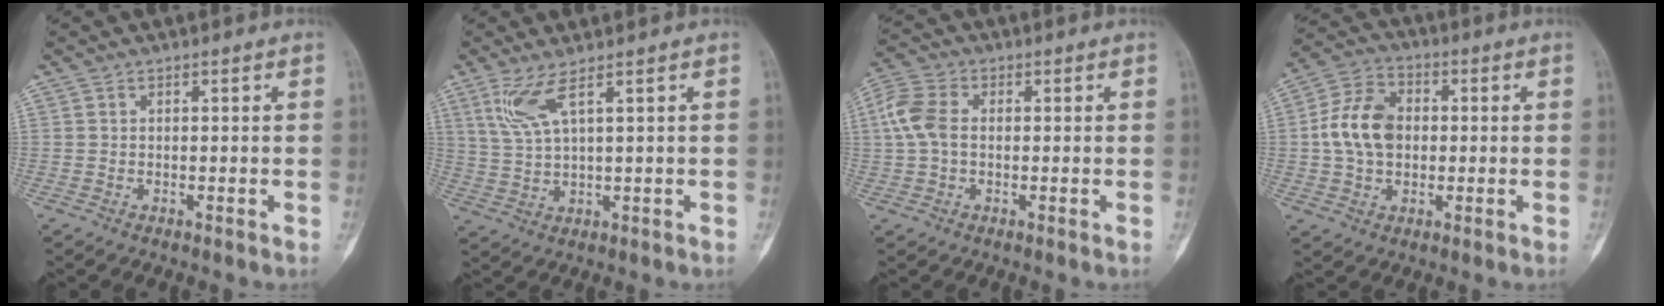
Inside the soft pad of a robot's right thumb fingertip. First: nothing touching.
{"total": 5.7, "force": [3.1, 0.7, 4.7], "torque": [-0.116, -0.012, 0.075]}
{"total": 6.9, "force": [0.4, 4.6, 5.2], "torque": [-0.121, 0.018, 0.002]}
{"total": 11.0, "force": [0.3, 7.8, 7.7], "torque": [-0.131, 0.021, -0.001]}